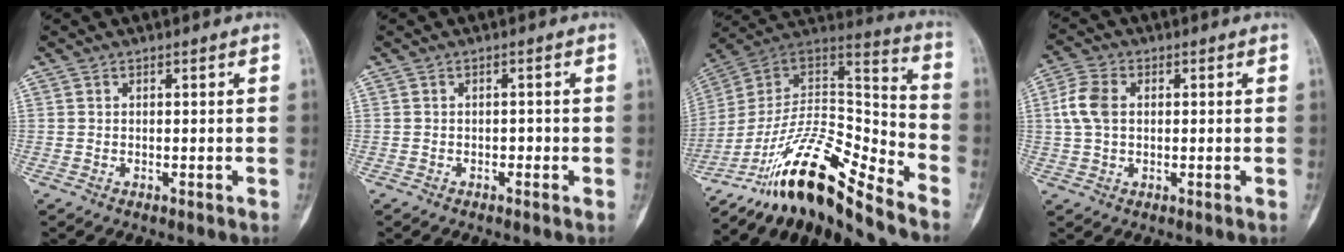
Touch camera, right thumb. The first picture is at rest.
{"total": 1.0, "force": [-0.4, 0.7, 0.5], "torque": [-0.005, 0.002, -0.010]}
{"total": 20.0, "force": [-15.4, 4.3, 12.0], "torque": [-0.198, 0.115, -0.269]}
{"total": 6.2, "force": [0.7, 4.2, 4.5], "torque": [-0.105, 0.014, 0.011]}